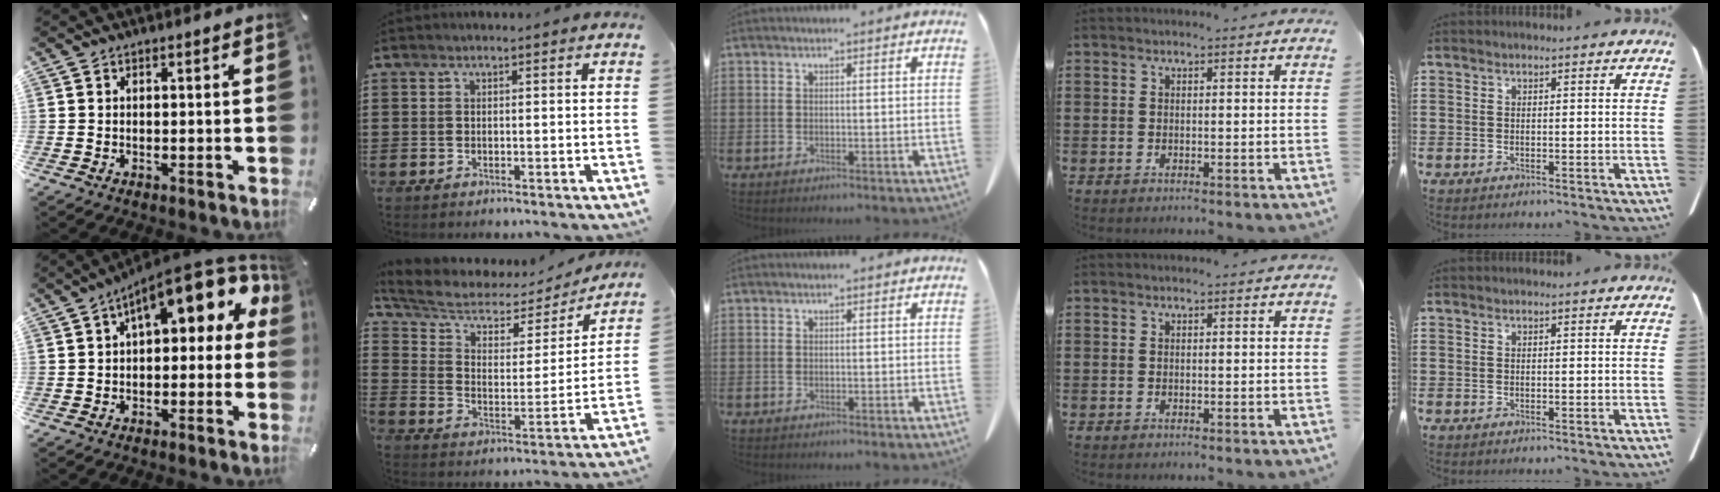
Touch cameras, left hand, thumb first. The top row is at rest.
{"thumb": {"total": 13.7, "force": [6.3, 5.8, 10.7], "torque": [-0.154, -0.036, 0.105]}, "index": {"total": 6.3, "force": [4.6, 3.1, 3.1], "torque": [-0.085, -0.021, 0.077]}}